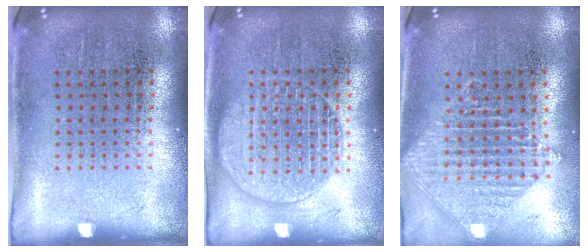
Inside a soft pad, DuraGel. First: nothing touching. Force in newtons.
{"total": 3.0, "press": 2.9, "slide": 0.4}
{"total": 1.2, "press": 1.2, "slide": 0.2}